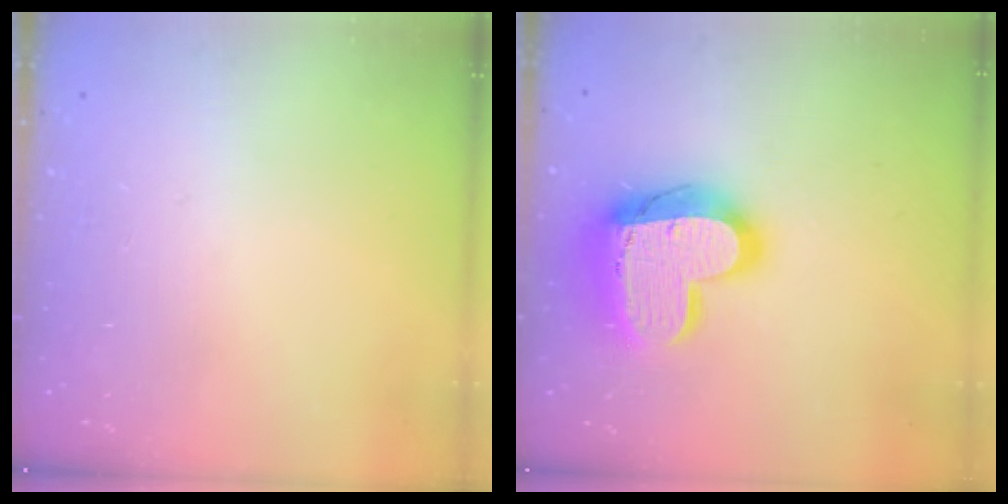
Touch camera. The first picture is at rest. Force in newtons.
{"total": 19.7, "press": 19.7, "slide": 1.4}